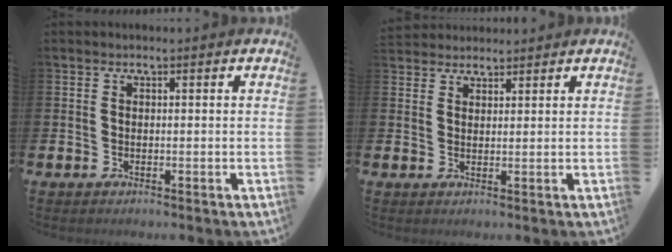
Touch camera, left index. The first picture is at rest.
{"total": 2.5, "force": [2.4, 0.8, -0.2], "torque": [0.003, -0.006, 0.045]}